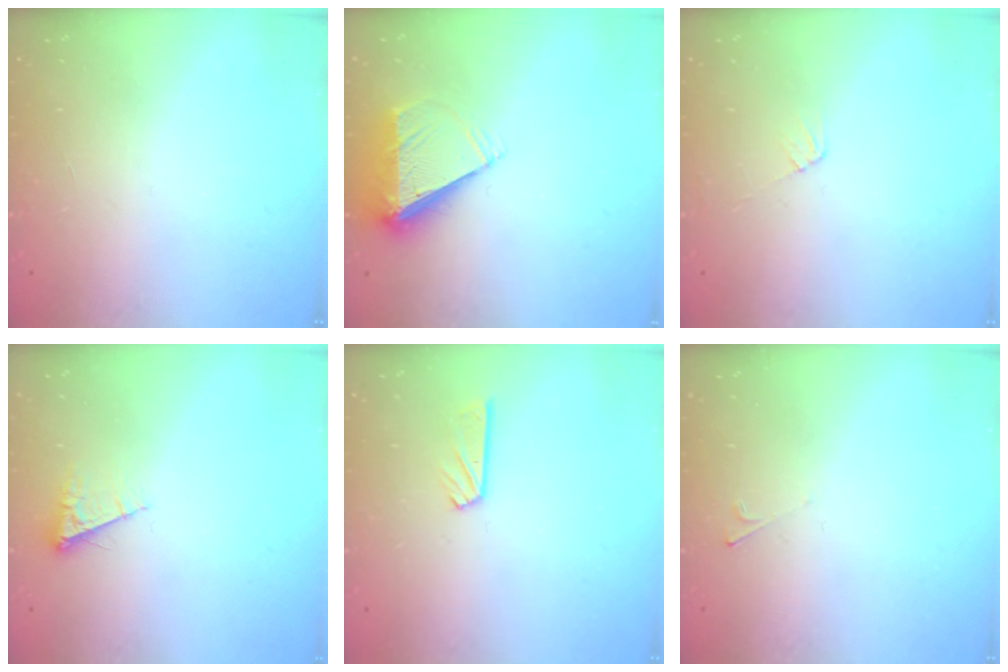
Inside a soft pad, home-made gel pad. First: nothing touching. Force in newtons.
{"total": 7.0, "press": 6.9, "slide": 1.1}
{"total": 4.5, "press": 4.5, "slide": 0.6}
{"total": 4.9, "press": 4.8, "slide": 0.8}
{"total": 6.4, "press": 6.4, "slide": 0.5}
{"total": 2.0, "press": 1.9, "slide": 0.4}